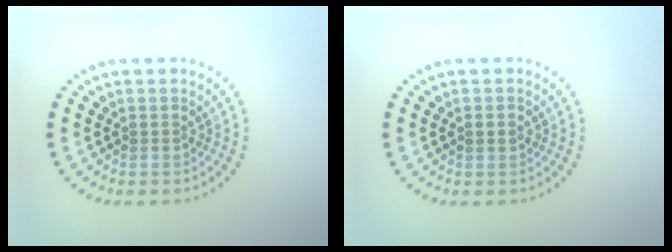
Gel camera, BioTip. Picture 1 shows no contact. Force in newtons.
{"total": 1.3, "press": 1.3, "slide": 0.1}